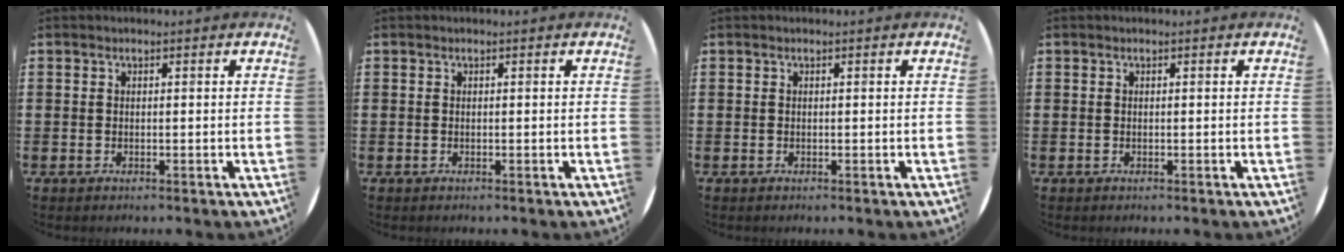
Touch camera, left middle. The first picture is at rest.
{"total": 0.0}
{"total": 0.0}
{"total": 0.0}